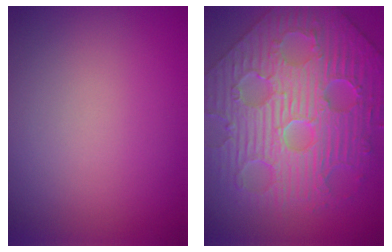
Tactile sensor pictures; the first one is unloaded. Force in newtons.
{"total": 11.5, "press": 8.1, "slide": 8.1}